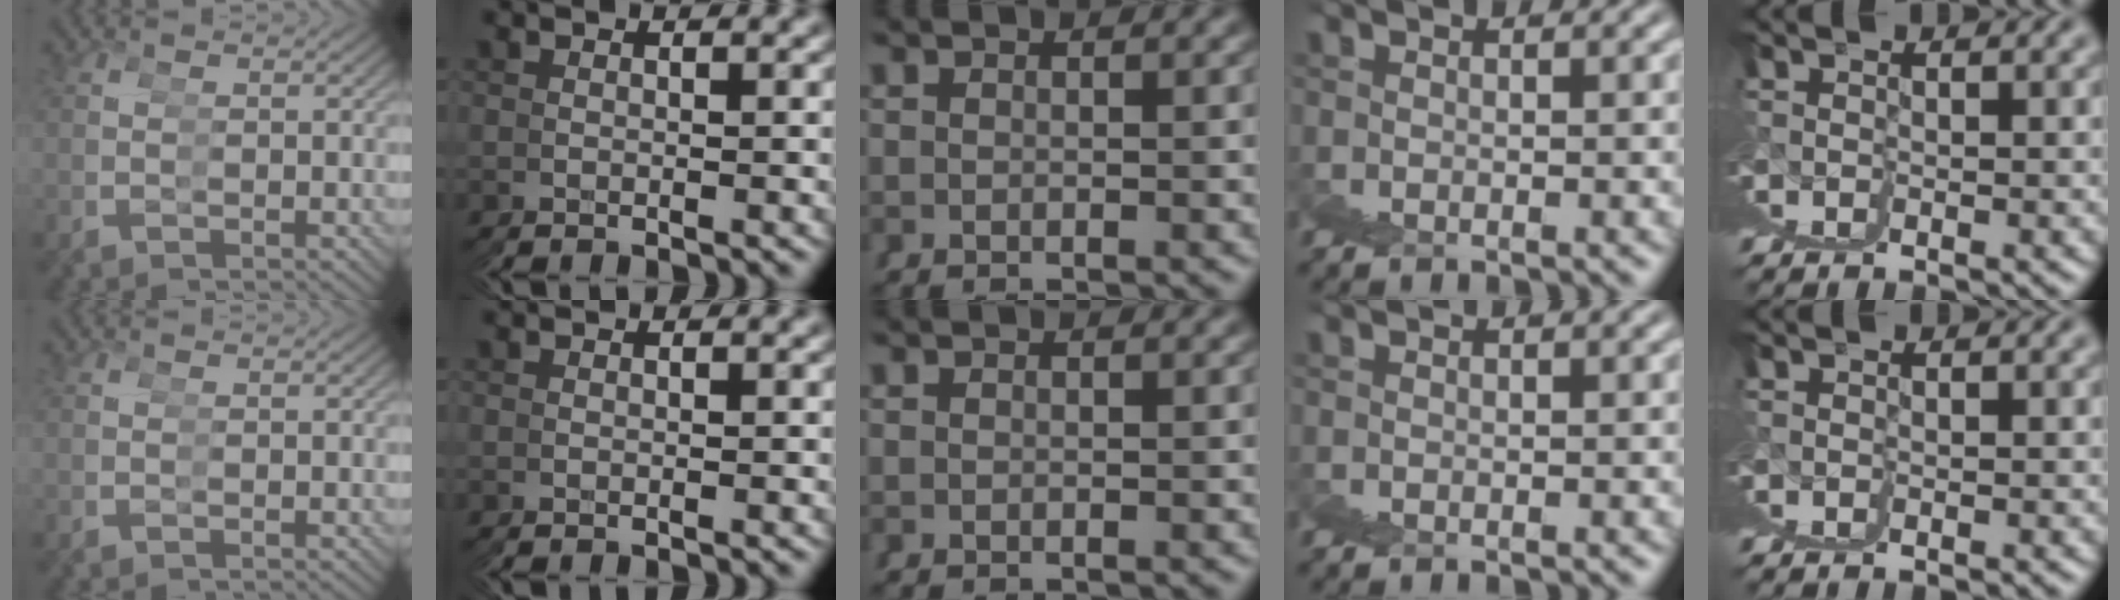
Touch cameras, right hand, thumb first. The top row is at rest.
{}